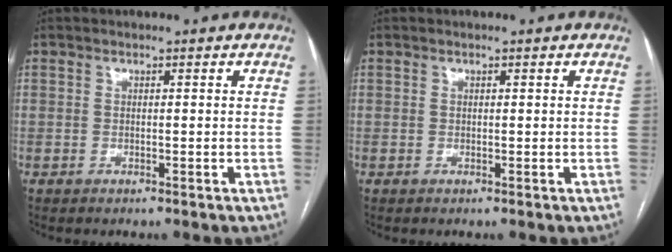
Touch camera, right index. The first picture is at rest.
{"total": 0.0}